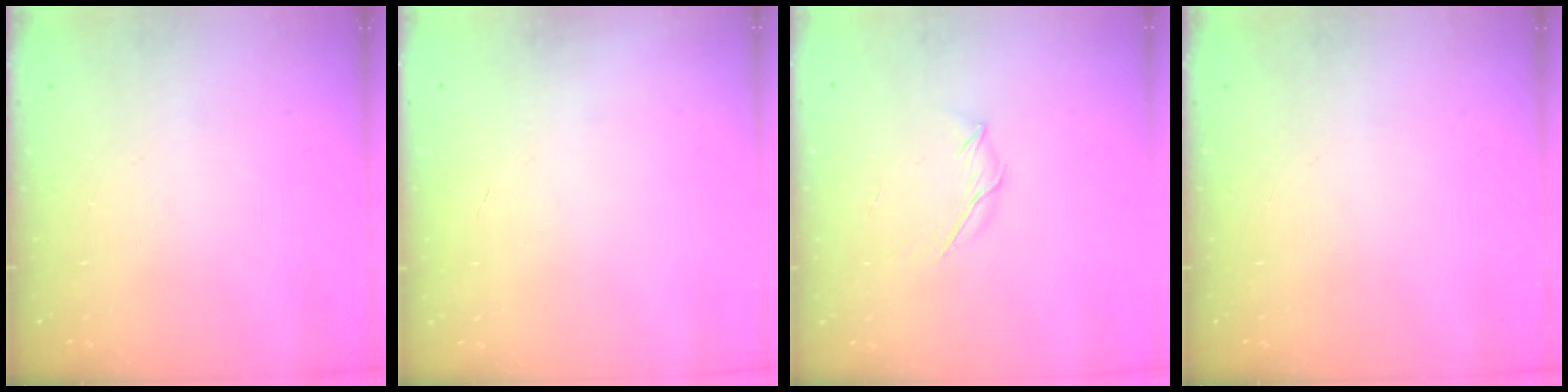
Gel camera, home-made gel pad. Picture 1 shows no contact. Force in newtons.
{"total": 0.6, "press": 0.6, "slide": 0.2}
{"total": 3.8, "press": 3.7, "slide": 0.9}
{"total": 0.0}